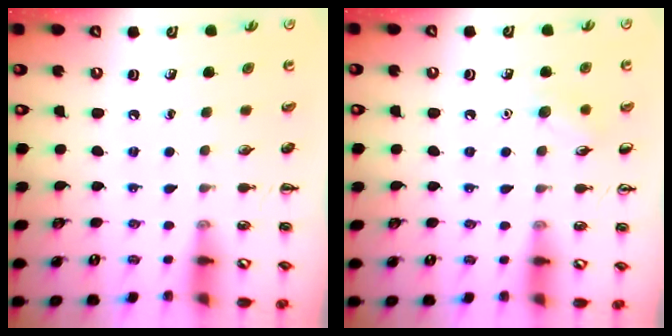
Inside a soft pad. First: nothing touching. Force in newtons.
{"total": 6.1, "press": 5.9, "slide": 1.8}